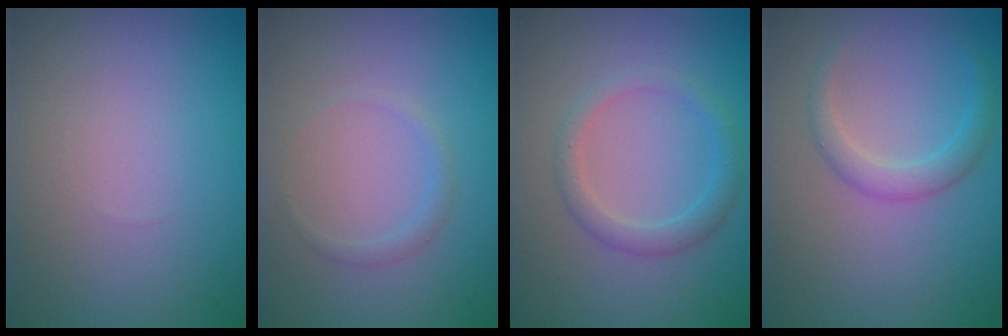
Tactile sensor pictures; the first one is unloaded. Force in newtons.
{"total": 0.9, "press": 0.9, "slide": 0.1}
{"total": 2.2, "press": 2.2, "slide": 0.1}
{"total": 2.0, "press": 2.0, "slide": 0.1}